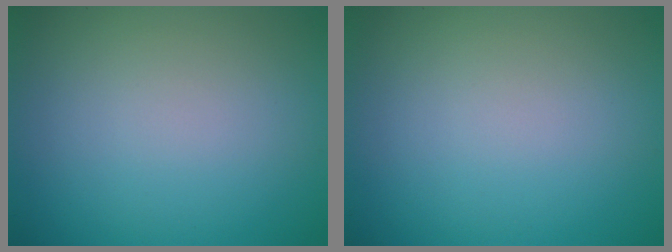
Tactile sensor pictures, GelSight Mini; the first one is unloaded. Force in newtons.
{"total": 0.0}